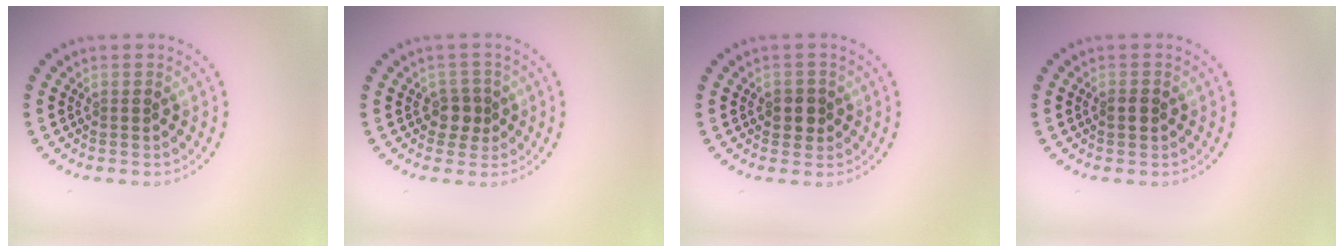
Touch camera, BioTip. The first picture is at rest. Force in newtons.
{"total": 1.9, "press": 1.5, "slide": 1.1}
{"total": 1.8, "press": 1.7, "slide": 0.6}
{"total": 1.2, "press": 1.2, "slide": 0.2}